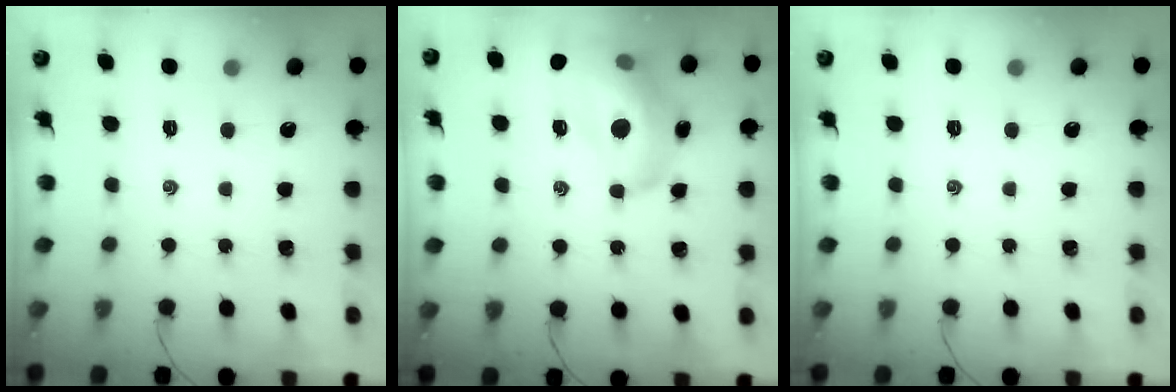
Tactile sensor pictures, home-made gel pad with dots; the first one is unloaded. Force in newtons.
{"total": 18.8, "press": 18.3, "slide": 4.1}
{"total": 0.0}